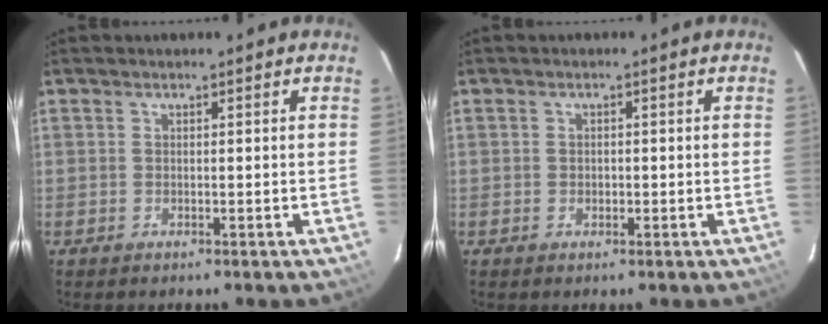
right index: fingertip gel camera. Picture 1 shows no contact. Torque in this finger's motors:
{"motor_torque": [-0.26, 0.16, -0.04, -0.01]}